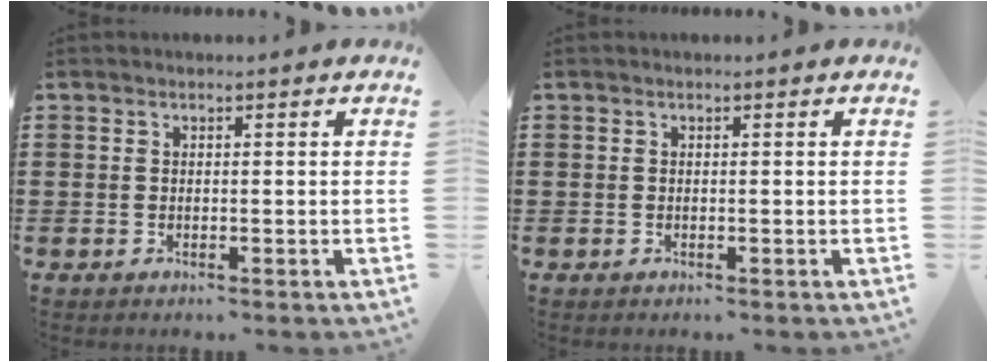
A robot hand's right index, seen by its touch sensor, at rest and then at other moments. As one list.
[{"total": 0.0}]